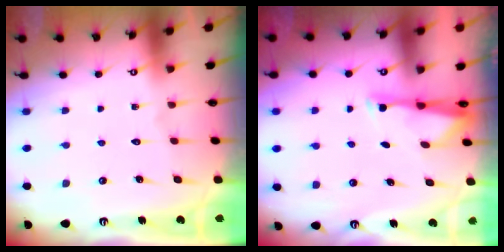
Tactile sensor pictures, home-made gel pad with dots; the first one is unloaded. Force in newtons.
{"total": 3.1, "press": 3.0, "slide": 0.6}